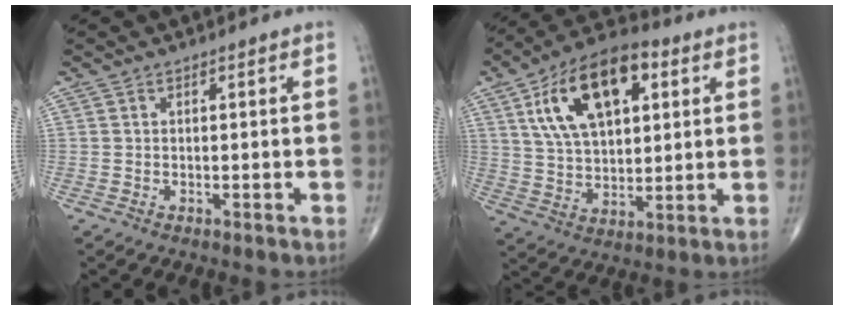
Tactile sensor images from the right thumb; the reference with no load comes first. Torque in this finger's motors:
{"motor_torque": [0.36, 2.49, 1.27, 0.49, 0.50]}